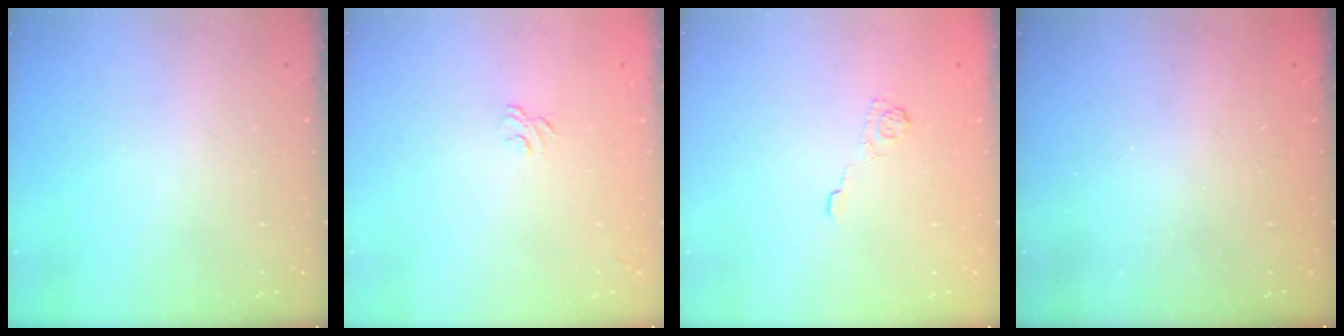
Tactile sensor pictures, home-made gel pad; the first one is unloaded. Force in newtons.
{"total": 3.2, "press": 3.1, "slide": 1.0}
{"total": 3.6, "press": 3.3, "slide": 1.4}
{"total": 2.6, "press": 2.5, "slide": 0.8}